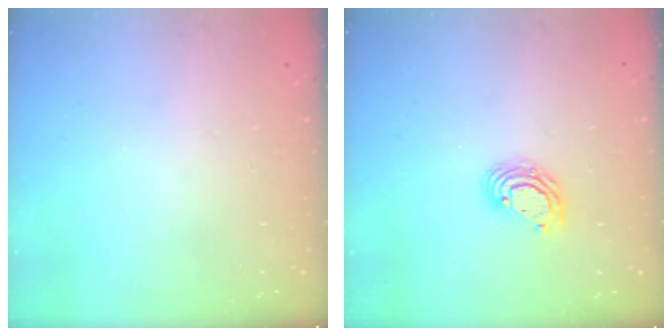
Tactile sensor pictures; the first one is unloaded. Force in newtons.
{"total": 7.0, "press": 7.0, "slide": 0.8}